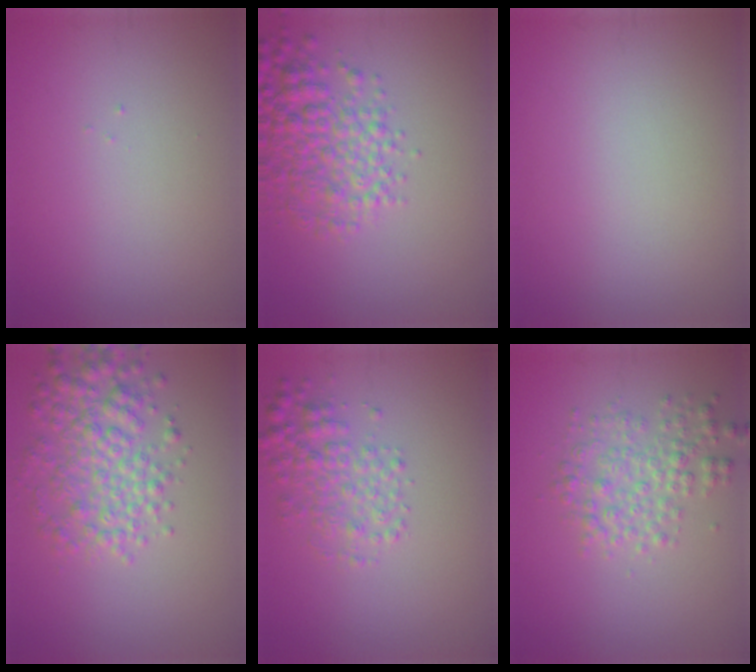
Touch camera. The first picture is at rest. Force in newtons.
{"total": 5.3, "press": 5.3, "slide": 0.1}
{"total": 0.0}
{"total": 5.0, "press": 5.0, "slide": 0.0}
{"total": 3.3, "press": 3.3, "slide": 0.1}
{"total": 3.3, "press": 3.3, "slide": 0.1}